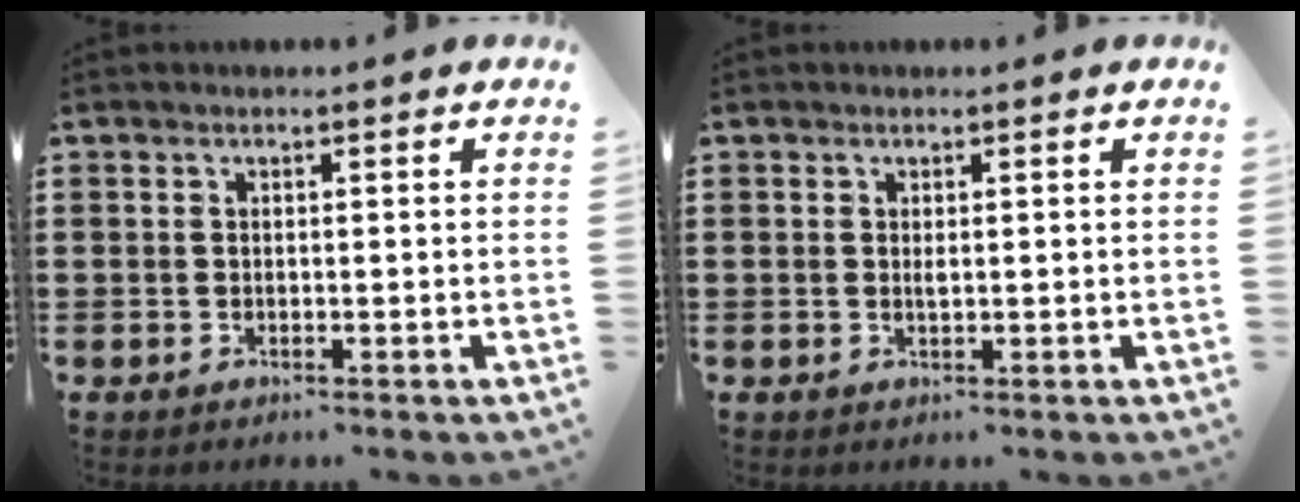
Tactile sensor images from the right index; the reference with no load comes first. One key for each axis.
{"total": 0.8, "fx": 0.2, "fy": 0.2, "fz": 0.8, "tx": -0.015, "ty": 0.000, "tz": 0.003}